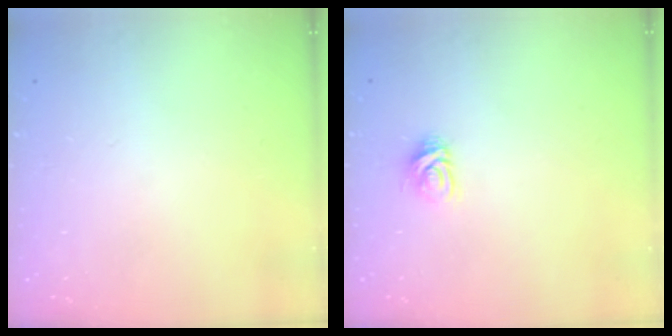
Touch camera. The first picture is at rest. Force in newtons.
{"total": 5.0, "press": 4.9, "slide": 0.8}